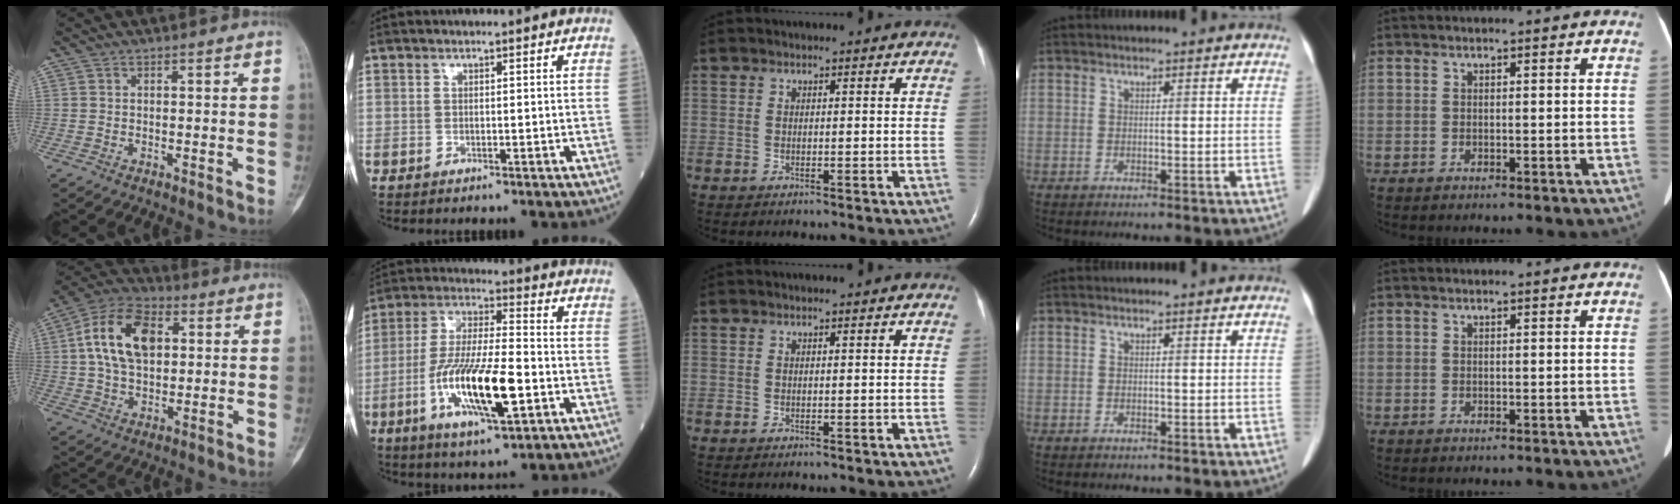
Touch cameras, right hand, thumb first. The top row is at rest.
{"thumb": {"total": 14.9, "force": [2.8, 9.3, 11.3], "torque": [-0.194, 0.016, 0.043]}, "index": {"total": 15.4, "force": [-4.7, 2.8, 14.4], "torque": [-0.286, -0.011, -0.082]}}